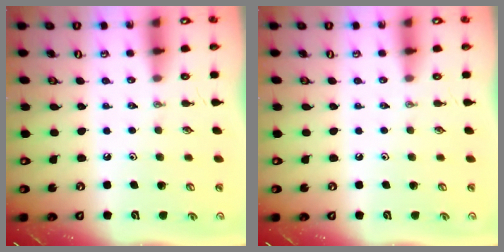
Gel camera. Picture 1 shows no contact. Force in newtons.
{"total": 0.0}